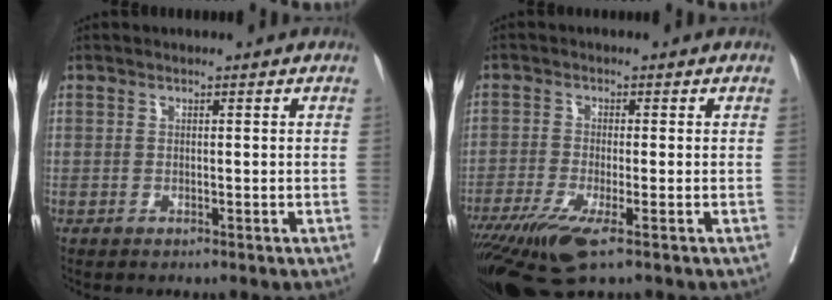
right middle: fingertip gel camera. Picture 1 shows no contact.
{"total": 9.3, "force": [-5.7, 1.6, 7.2], "torque": [-0.127, -0.024, -0.101]}